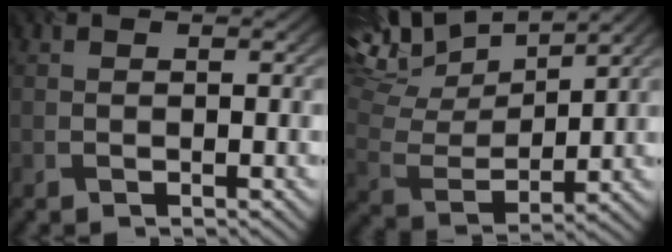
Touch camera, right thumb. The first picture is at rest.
{"total": 12.7, "force": [10.2, 3.5, 6.8], "torque": [-0.186, 0.007, 0.172]}